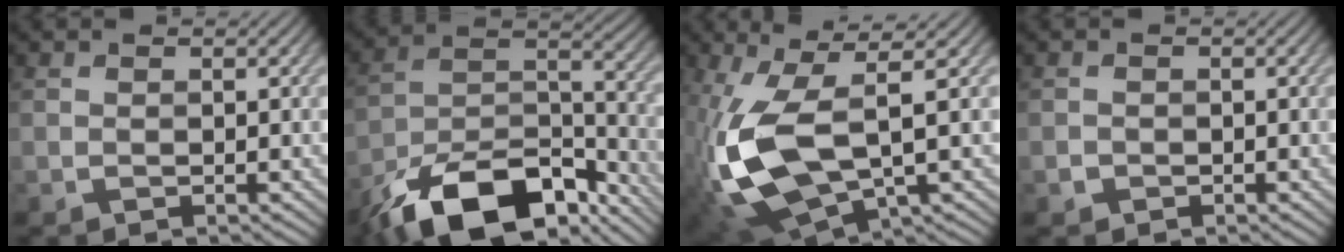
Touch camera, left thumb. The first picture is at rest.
{"total": 17.3, "force": [-12.1, 7.2, 10.0], "torque": [-0.210, -0.029, -0.212]}
{"total": 13.0, "force": [-0.9, 5.7, 11.6], "torque": [-0.280, -0.024, -0.011]}
{"total": 0.9, "force": [-0.5, 0.8, 0.0], "torque": [0.001, -0.003, -0.012]}